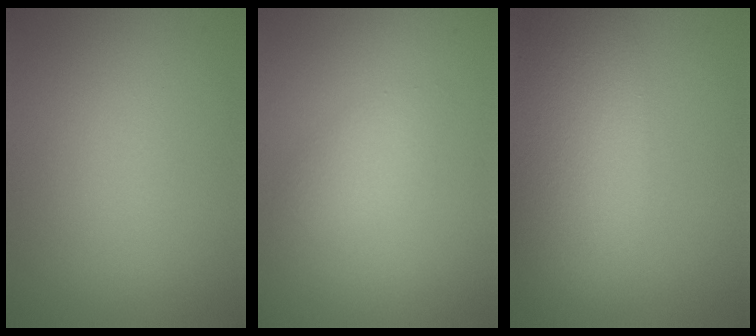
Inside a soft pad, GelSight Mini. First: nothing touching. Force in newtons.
{"total": 1.6, "press": 1.6, "slide": 0.1}
{"total": 8.7, "press": 8.7, "slide": 0.5}